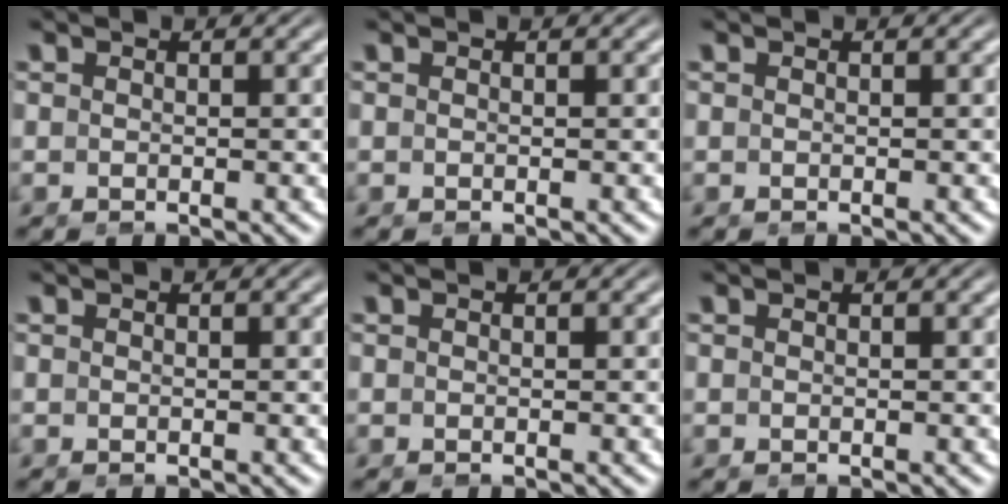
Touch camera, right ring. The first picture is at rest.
{"total": 0.0}
{"total": 0.0}
{"total": 0.0}
{"total": 0.0}
{"total": 0.0}